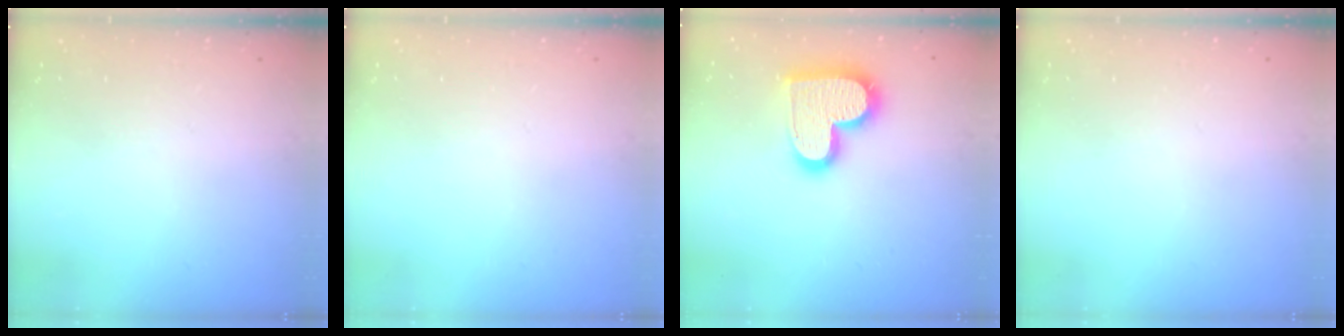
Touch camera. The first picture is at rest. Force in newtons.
{"total": 0.0}
{"total": 17.9, "press": 17.9, "slide": 1.1}
{"total": 0.0}